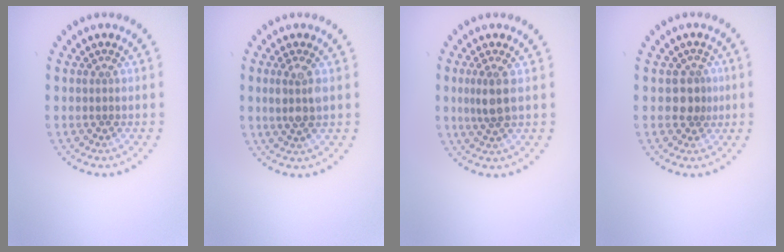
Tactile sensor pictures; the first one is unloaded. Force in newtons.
{"total": 2.2, "press": 2.0, "slide": 1.0}
{"total": 2.2, "press": 1.9, "slide": 1.1}
{"total": 2.2, "press": 1.8, "slide": 1.3}